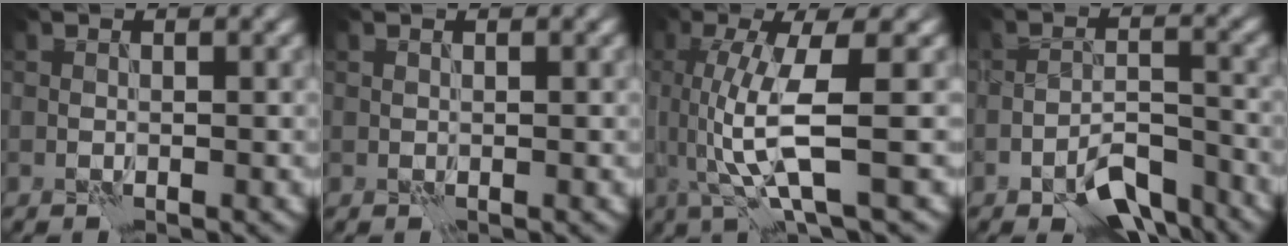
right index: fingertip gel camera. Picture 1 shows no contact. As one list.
[{"total": 0.0}, {"total": 7.3, "force": [0.0, 1.8, 7.0], "torque": [-0.137, -0.007, 0.004]}, {"total": 6.2, "force": [-4.1, 2.3, 4.1], "torque": [-0.066, 0.001, -0.070]}]